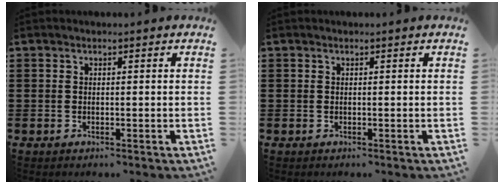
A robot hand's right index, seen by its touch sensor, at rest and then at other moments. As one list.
[{"total": 0.0}]